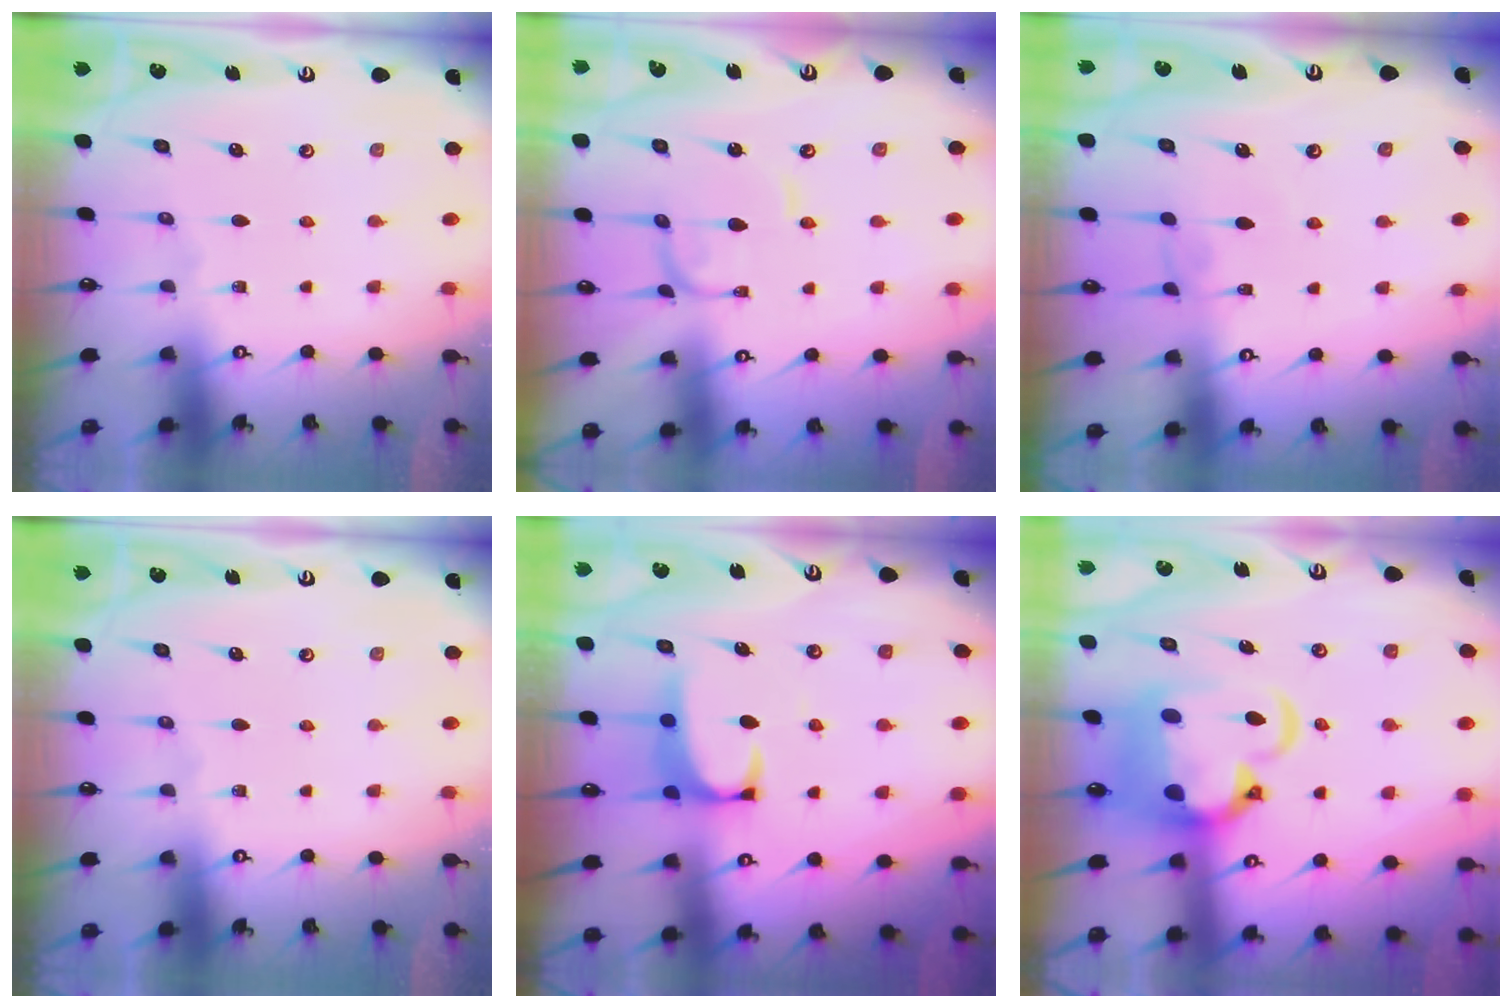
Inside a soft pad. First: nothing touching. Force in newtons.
{"total": 1.8, "press": 1.8, "slide": 0.1}
{"total": 2.1, "press": 2.0, "slide": 0.3}
{"total": 0.0}
{"total": 2.0, "press": 1.9, "slide": 0.6}
{"total": 9.3, "press": 9.0, "slide": 2.4}